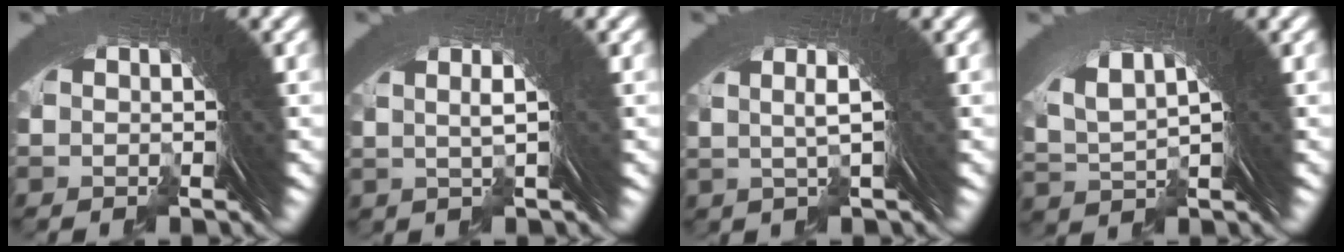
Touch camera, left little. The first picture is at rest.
{"total": 3.7, "force": [1.7, 0.0, 3.2], "torque": [-0.033, 0.015, 0.024]}
{"total": 4.7, "force": [2.3, 0.5, 4.1], "torque": [-0.045, 0.021, 0.028]}
{"total": 5.9, "force": [3.0, 2.7, 4.4], "torque": [-0.092, 0.017, 0.049]}